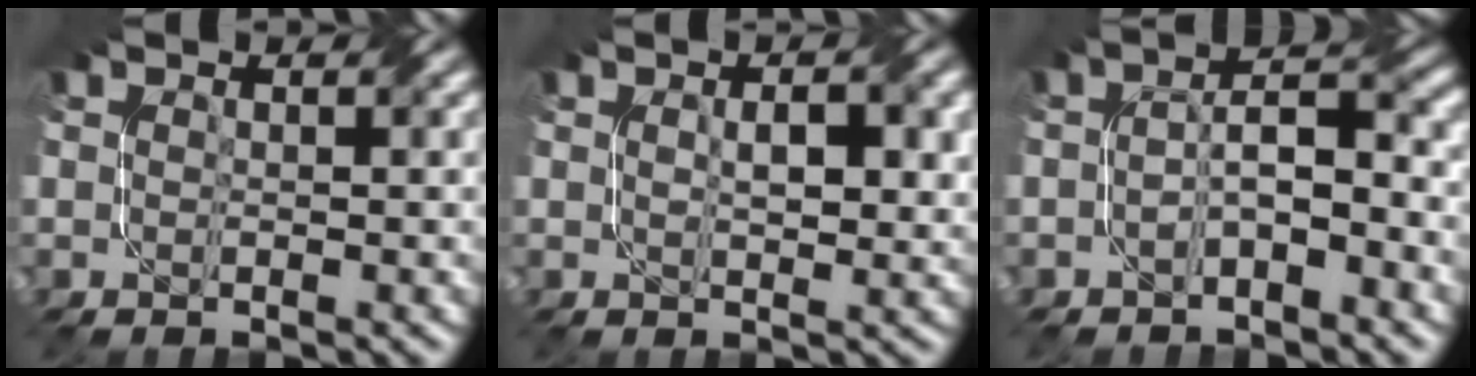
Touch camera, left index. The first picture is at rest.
{"total": 3.2, "force": [0.7, 1.3, 2.9], "torque": [-0.052, 0.002, 0.014]}
{"total": 3.4, "force": [-1.3, 1.1, 3.0], "torque": [-0.056, 0.013, -0.027]}